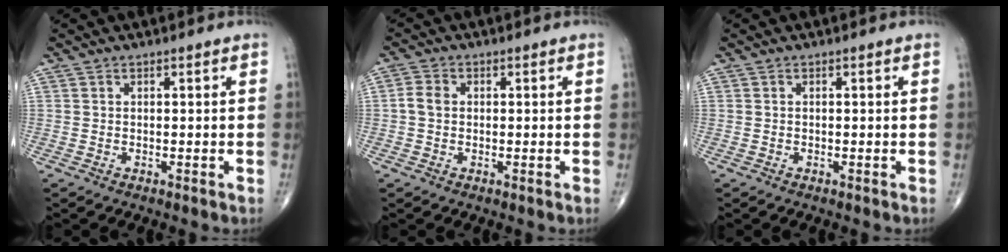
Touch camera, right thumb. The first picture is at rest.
{"total": 2.8, "force": [0.0, 2.2, 1.8], "torque": [-0.036, 0.006, -0.005]}
{"total": 0.0}